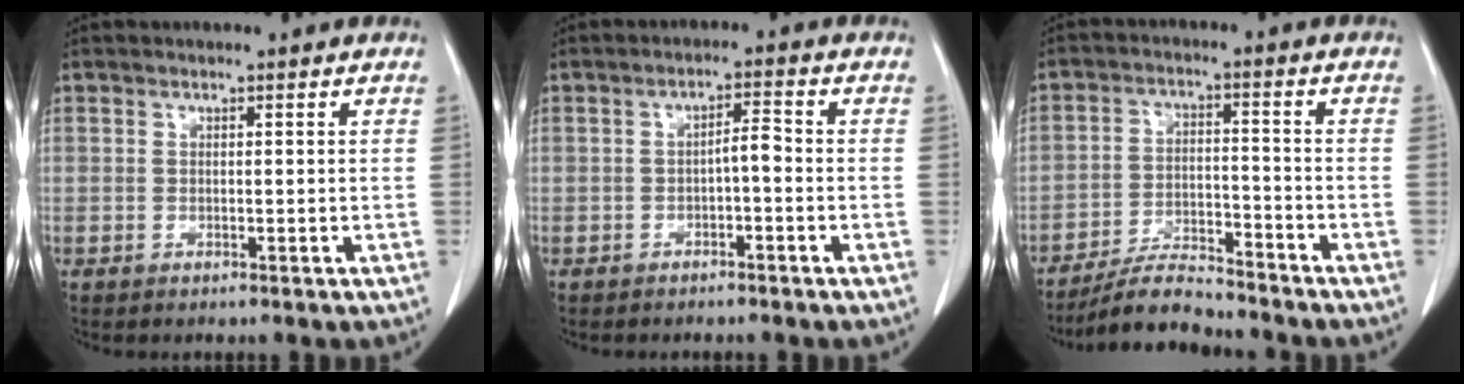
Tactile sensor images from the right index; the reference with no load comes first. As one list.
[{"total": 2.6, "force": [-0.7, 0.6, 2.4], "torque": [-0.038, 0.008, -0.012]}, {"total": 7.4, "force": [-7.1, 0.9, 2.0], "torque": [-0.036, -0.010, -0.126]}]